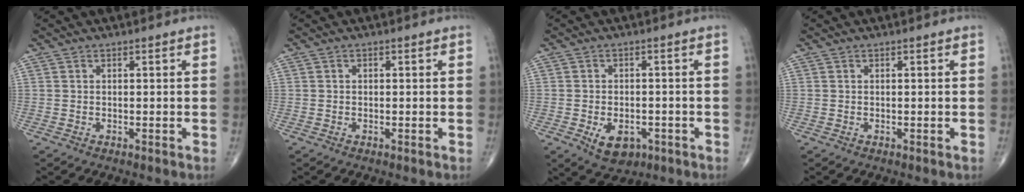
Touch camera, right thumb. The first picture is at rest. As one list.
[{"total": 0.0}, {"total": 6.3, "force": [-2.4, 4.1, 4.1], "torque": [-0.054, 0.007, -0.028]}, {"total": 0.0}]